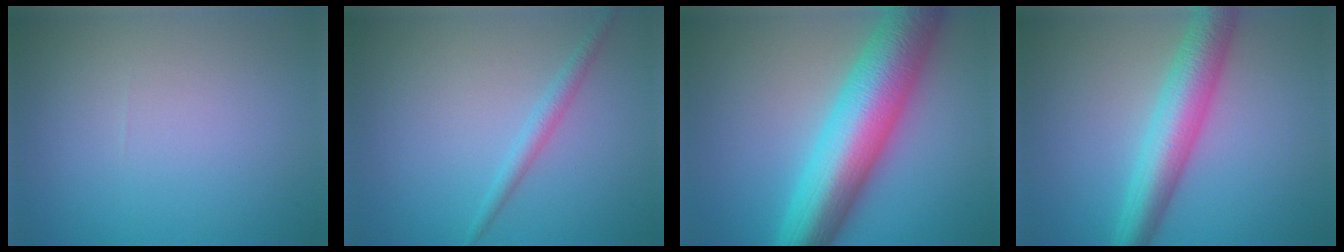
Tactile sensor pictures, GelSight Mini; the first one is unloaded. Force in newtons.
{"total": 1.7, "press": 1.7, "slide": 0.1}
{"total": 12.1, "press": 12.1, "slide": 0.2}
{"total": 6.4, "press": 6.4, "slide": 0.1}